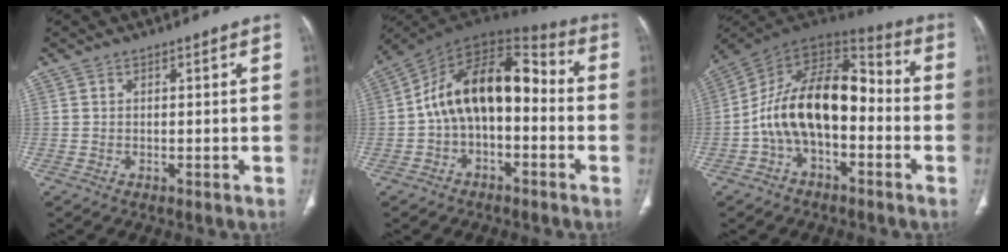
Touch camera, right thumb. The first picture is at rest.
{"total": 16.3, "force": [-1.5, 9.8, 13.0], "torque": [-0.186, 0.064, -0.035]}
{"total": 18.2, "force": [-3.1, 10.5, 14.5], "torque": [-0.228, 0.066, -0.060]}